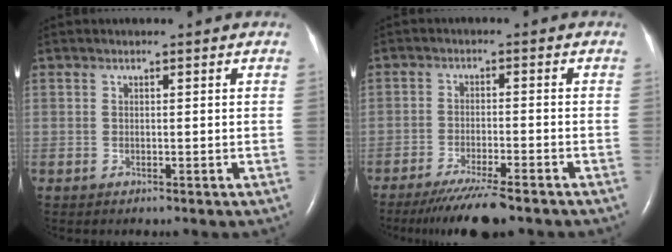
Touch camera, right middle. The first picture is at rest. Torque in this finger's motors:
{"motor_torque": [0.81, -0.80, 0.12, 0.07]}